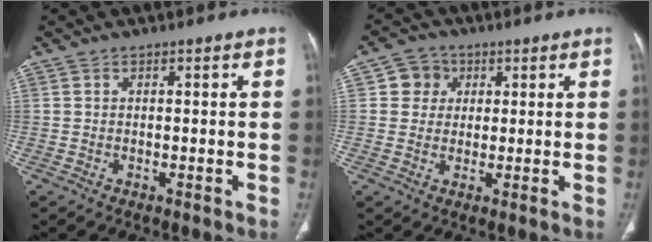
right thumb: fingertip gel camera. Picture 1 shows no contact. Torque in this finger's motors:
{"motor_torque": [0.73, 0.53, 0.04, -0.40, 0.05]}